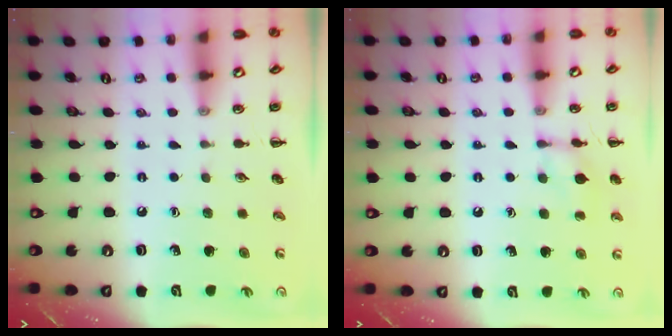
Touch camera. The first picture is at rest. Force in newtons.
{"total": 9.0, "press": 8.9, "slide": 1.5}